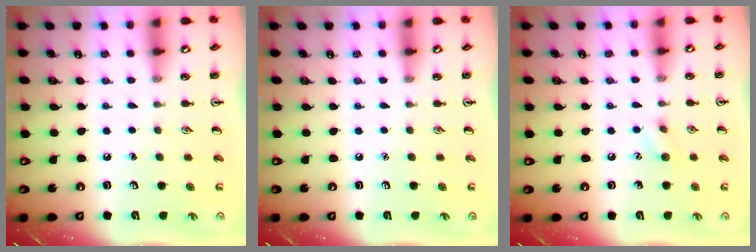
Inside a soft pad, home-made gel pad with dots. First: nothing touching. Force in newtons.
{"total": 0.0}
{"total": 6.6, "press": 6.3, "slide": 1.8}